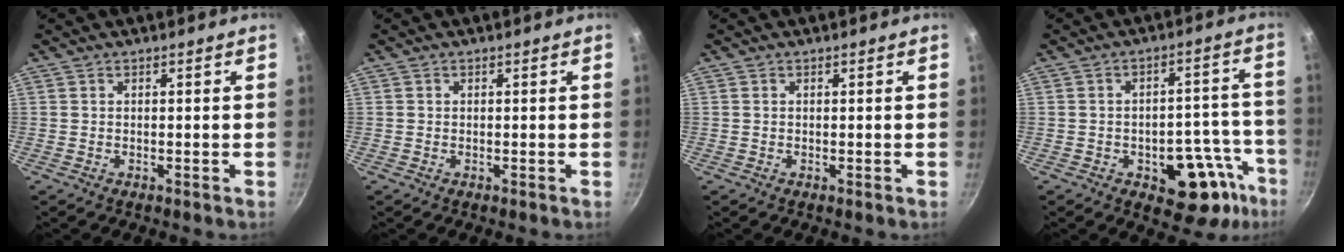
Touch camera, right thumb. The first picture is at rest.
{"total": 0.0}
{"total": 0.0}
{"total": 13.4, "force": [-6.5, 6.8, 9.5], "torque": [-0.081, 0.058, -0.076]}